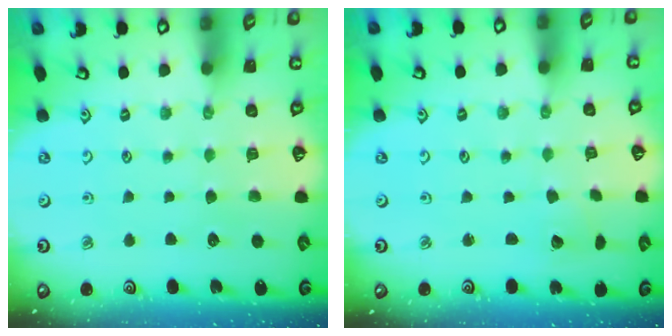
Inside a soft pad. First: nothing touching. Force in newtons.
{"total": 2.4, "press": 2.4, "slide": 0.2}